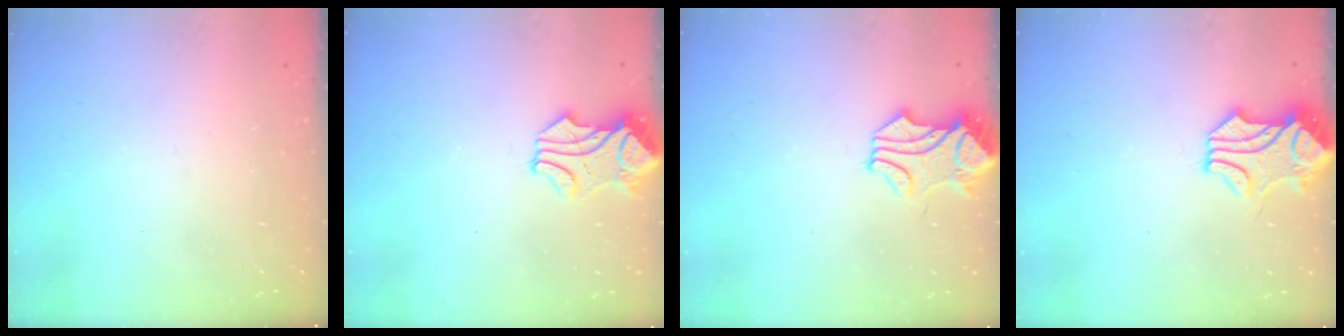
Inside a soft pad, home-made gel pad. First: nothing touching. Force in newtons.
{"total": 1.0, "press": 0.8, "slide": 0.6}
{"total": 1.8, "press": 1.7, "slide": 0.5}
{"total": 1.5, "press": 1.5, "slide": 0.2}